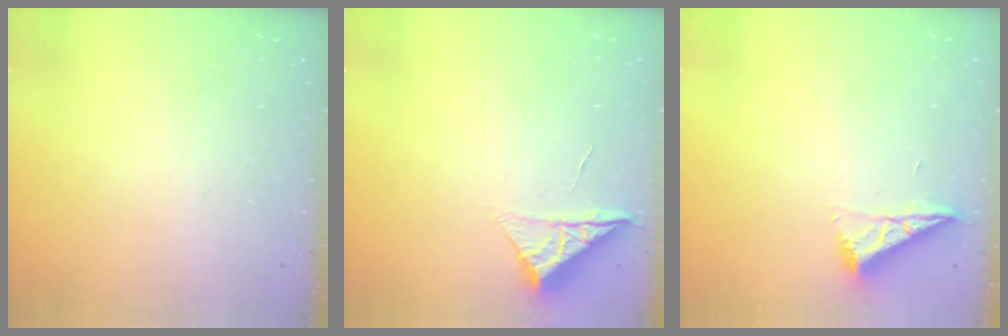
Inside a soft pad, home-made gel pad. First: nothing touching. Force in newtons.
{"total": 6.5, "press": 6.5, "slide": 0.3}
{"total": 7.1, "press": 7.1, "slide": 0.5}